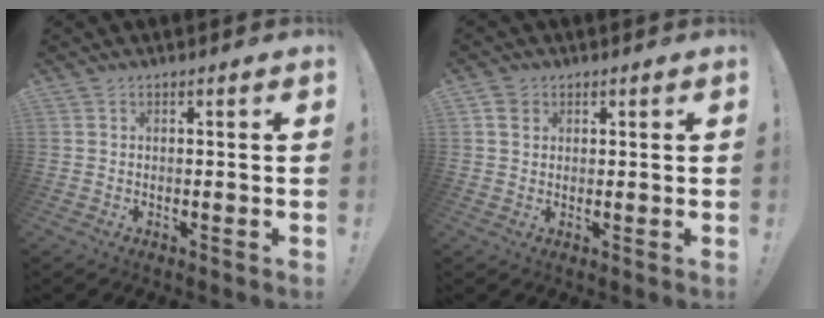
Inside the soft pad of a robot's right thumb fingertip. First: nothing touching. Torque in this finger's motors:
{"motor_torque": [0.06, 0.09, -0.24, -0.16, 0.21]}